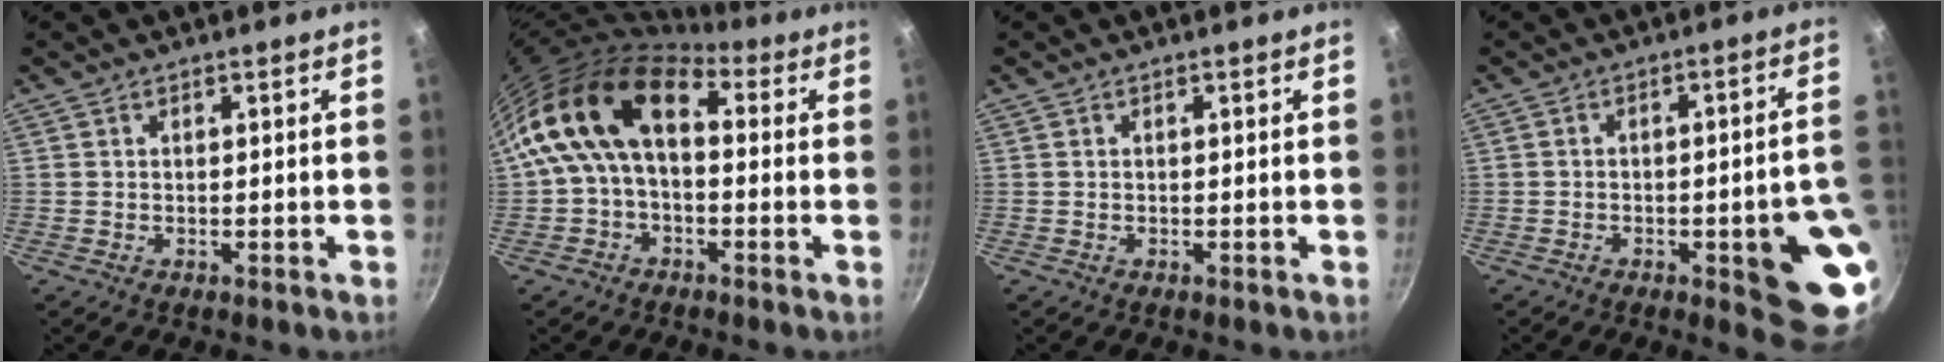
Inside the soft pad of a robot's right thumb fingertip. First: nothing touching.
{"total": 15.8, "force": [2.0, 9.7, 12.3], "torque": [-0.200, 0.032, 0.017]}
{"total": 0.0}
{"total": 14.8, "force": [-4.1, 4.2, 13.5], "torque": [-0.119, 0.024, -0.050]}